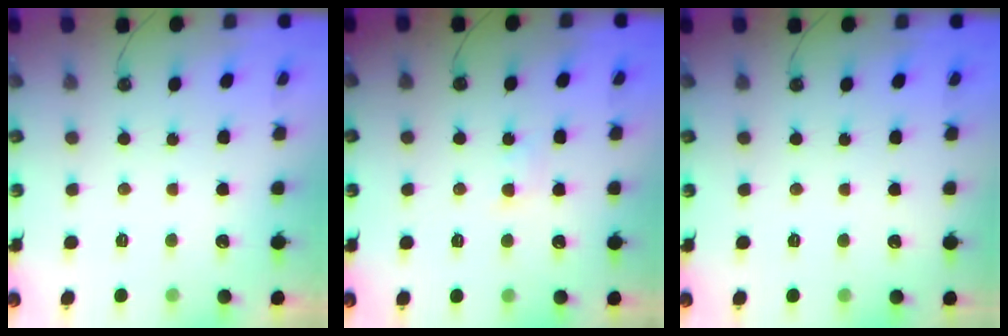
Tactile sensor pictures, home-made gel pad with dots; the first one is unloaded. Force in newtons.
{"total": 2.8, "press": 2.7, "slide": 0.5}
{"total": 0.0}